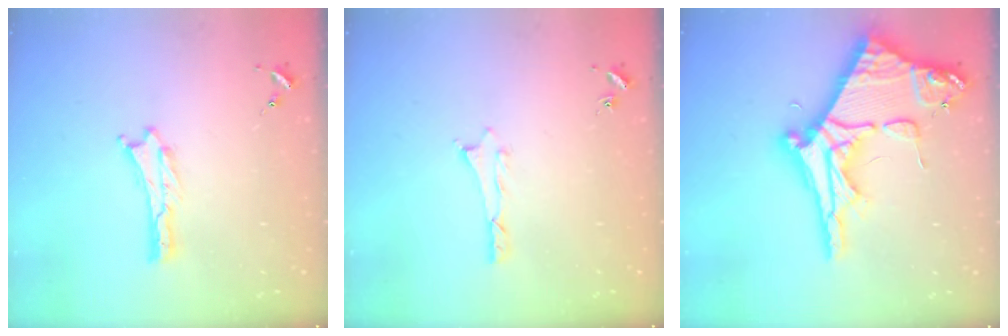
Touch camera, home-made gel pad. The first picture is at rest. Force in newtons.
{"total": 0.6, "press": 0.5, "slide": 0.2}
{"total": 11.6, "press": 11.6, "slide": 1.3}